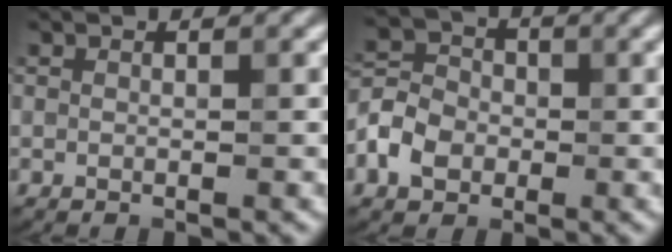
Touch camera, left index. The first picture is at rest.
{"total": 4.3, "force": [-1.5, 3.5, 2.1], "torque": [-0.046, 0.005, -0.034]}